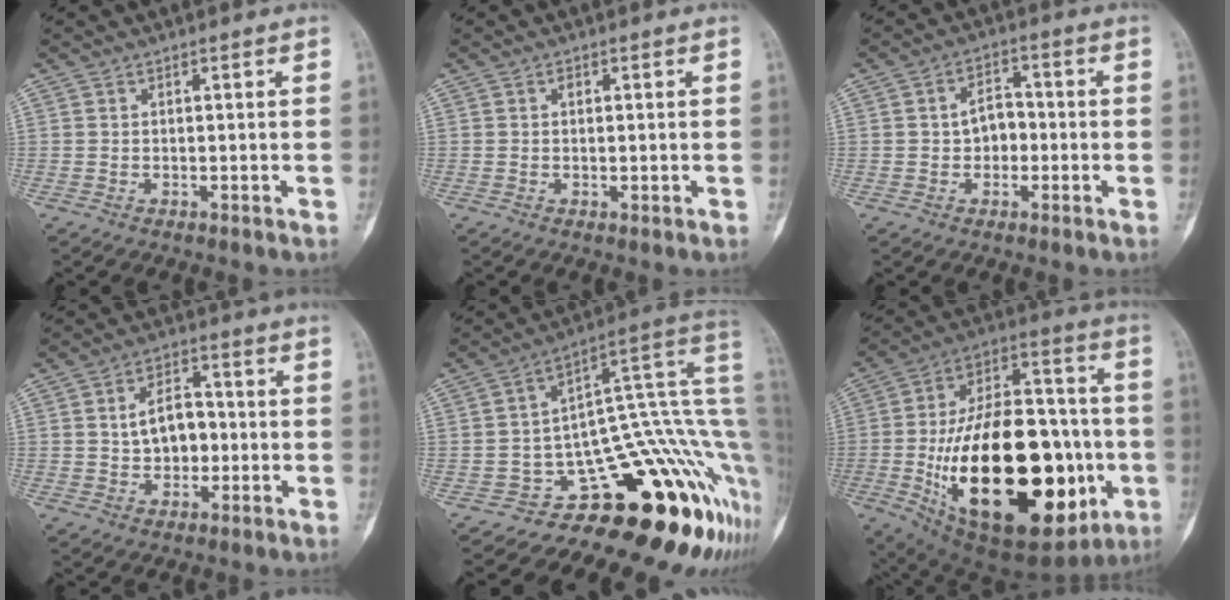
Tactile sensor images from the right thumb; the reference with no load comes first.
{"total": 1.4, "force": [0.7, 0.9, 0.9], "torque": [-0.009, -0.003, 0.011]}
{"total": 5.2, "force": [-0.6, 3.9, 3.4], "torque": [-0.030, 0.015, -0.017]}
{"total": 7.8, "force": [0.0, 5.3, 5.8], "torque": [-0.066, 0.013, -0.002]}
{"total": 19.1, "force": [-7.6, 8.1, 15.5], "torque": [-0.059, 0.140, -0.099]}
{"total": 39.2, "force": [-8.2, 19.2, 33.2], "torque": [-0.540, -0.001, -0.107]}